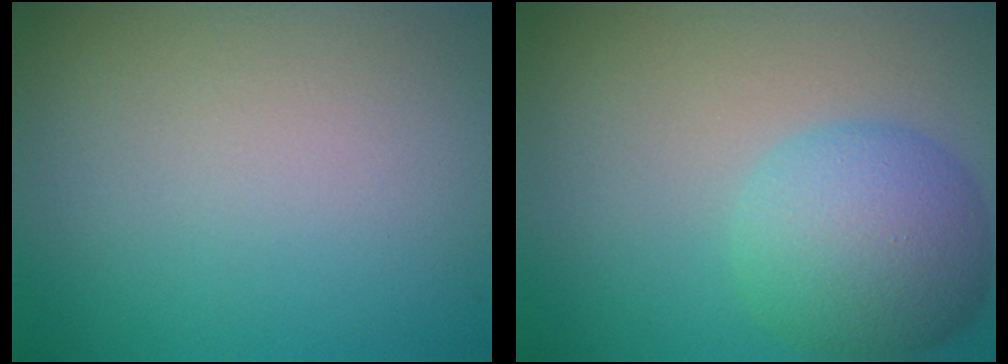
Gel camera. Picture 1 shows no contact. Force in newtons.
{"total": 6.7, "press": 6.7, "slide": 0.2}